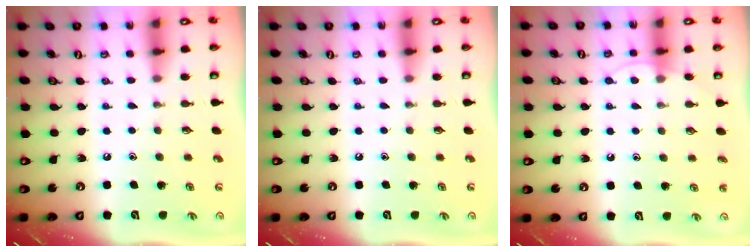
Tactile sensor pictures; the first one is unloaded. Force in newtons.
{"total": 0.0}
{"total": 4.8, "press": 4.8, "slide": 0.6}